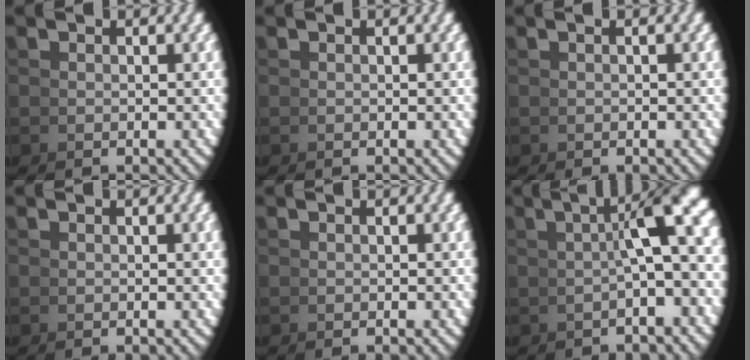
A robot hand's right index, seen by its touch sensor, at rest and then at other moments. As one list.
[{"total": 0.0}, {"total": 0.7, "force": [0.1, 0.3, 0.7], "torque": [-0.006, 0.011, -0.003]}, {"total": 1.0, "force": [0.2, 0.4, 0.9], "torque": [-0.008, 0.003, 0.003]}, {"total": 0.0}, {"total": 5.4, "force": [1.4, 0.4, 5.2], "torque": [-0.059, 0.030, 0.016]}]